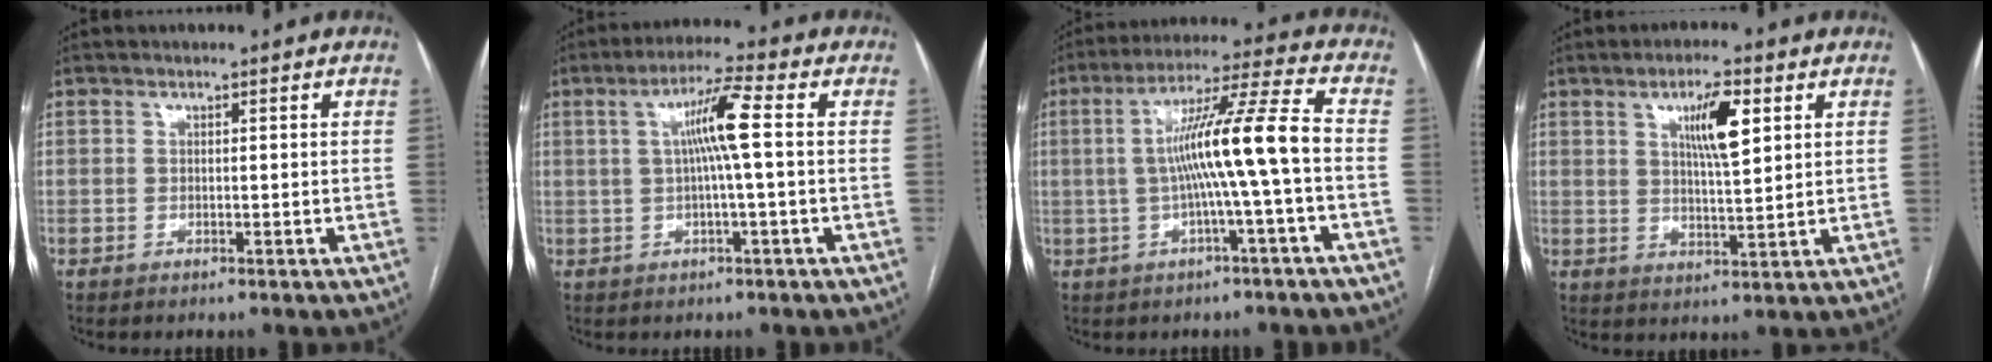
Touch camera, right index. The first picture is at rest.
{"total": 6.9, "force": [0.8, -0.5, 6.8], "torque": [-0.120, 0.012, 0.015]}
{"total": 11.8, "force": [-1.0, -1.3, 11.7], "torque": [-0.201, 0.021, -0.017]}
{"total": 7.2, "force": [3.0, 1.1, 6.5], "torque": [-0.113, 0.001, 0.051]}